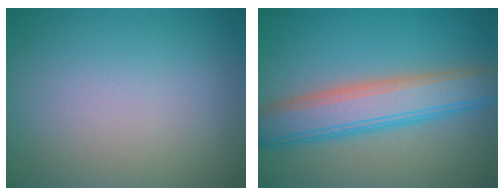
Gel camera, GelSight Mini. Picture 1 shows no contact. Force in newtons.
{"total": 6.5, "press": 6.5, "slide": 0.1}